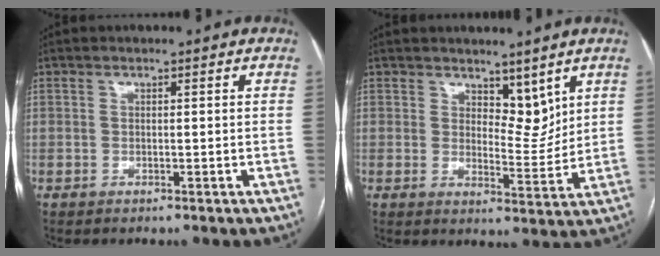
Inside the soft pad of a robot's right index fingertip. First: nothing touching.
{"total": 5.2, "force": [3.7, 2.5, 2.7], "torque": [-0.034, -0.009, 0.065]}